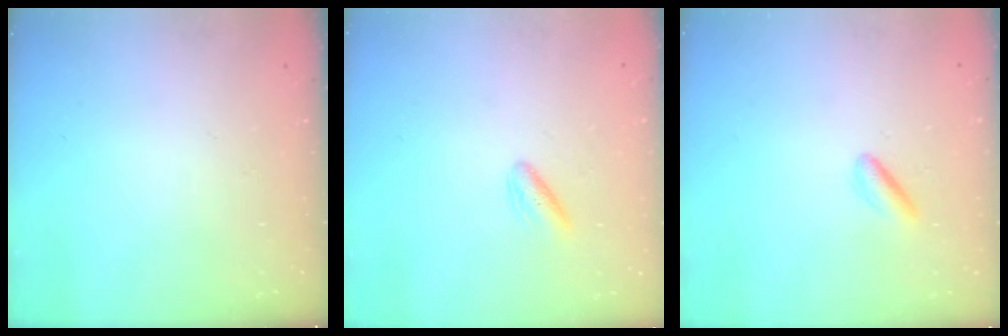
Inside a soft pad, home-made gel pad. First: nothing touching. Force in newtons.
{"total": 2.8, "press": 2.4, "slide": 1.4}
{"total": 2.9, "press": 2.7, "slide": 1.1}